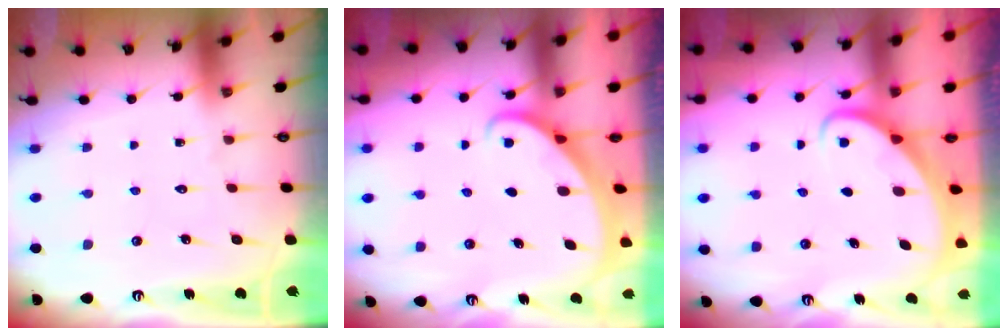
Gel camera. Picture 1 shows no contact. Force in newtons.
{"total": 1.6, "press": 1.6, "slide": 0.1}
{"total": 2.3, "press": 2.3, "slide": 0.2}